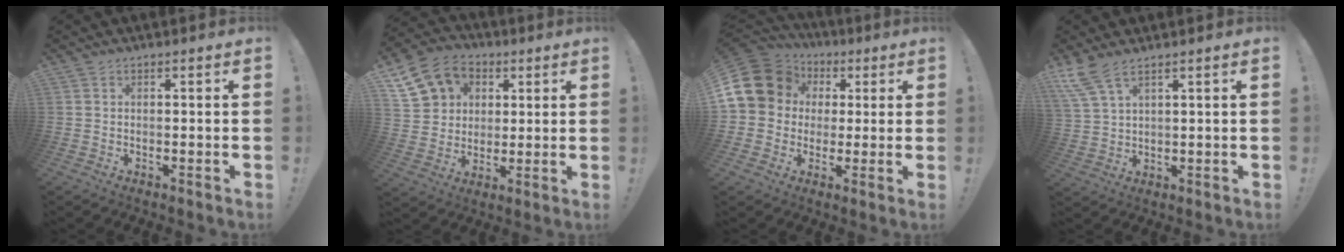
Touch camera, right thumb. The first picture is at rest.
{"total": 14.5, "force": [6.0, 12.0, 5.5], "torque": [-0.084, -0.021, 0.126]}
{"total": 15.4, "force": [4.0, 13.1, 7.0], "torque": [-0.130, -0.008, 0.090]}
{"total": 6.9, "force": [5.2, 1.5, 4.3], "torque": [-0.096, -0.021, 0.103]}